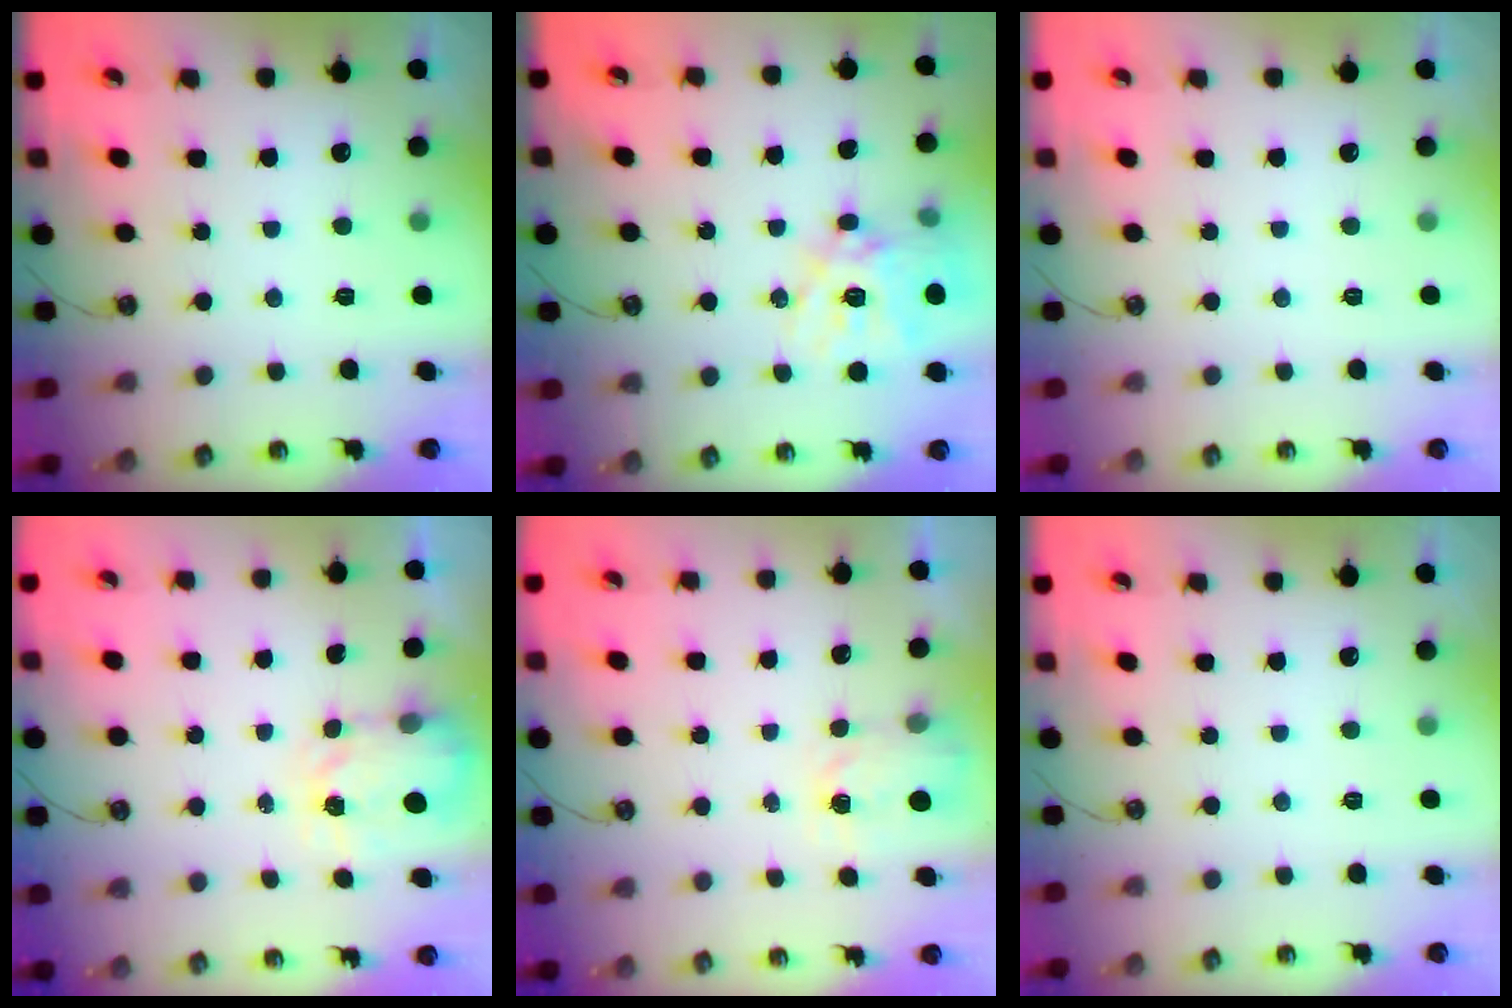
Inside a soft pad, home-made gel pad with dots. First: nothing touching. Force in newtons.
{"total": 17.6, "press": 17.5, "slide": 1.9}
{"total": 0.0}
{"total": 4.0, "press": 3.9, "slide": 0.6}
{"total": 2.6, "press": 2.6, "slide": 0.4}
{"total": 0.0}